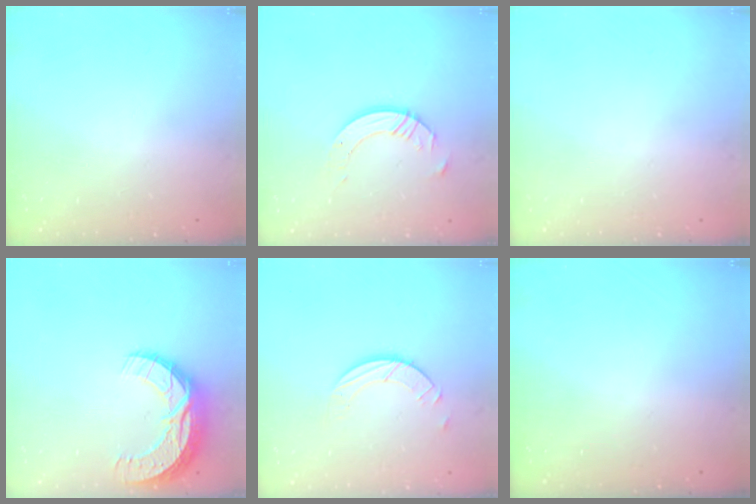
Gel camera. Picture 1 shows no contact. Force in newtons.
{"total": 8.0, "press": 7.9, "slide": 0.7}
{"total": 0.0}
{"total": 12.5, "press": 12.5, "slide": 0.7}
{"total": 3.9, "press": 3.9, "slide": 0.4}
{"total": 0.0}